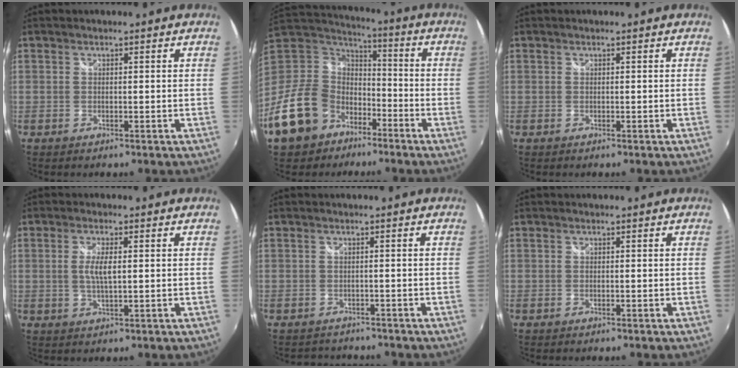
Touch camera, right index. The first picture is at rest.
{"total": 19.0, "force": [-10.9, 13.4, 7.8], "torque": [-0.205, 0.017, -0.176]}
{"total": 0.0}
{"total": 3.7, "force": [0.3, 1.0, 3.6], "torque": [-0.067, -0.005, 0.007]}
{"total": 3.5, "force": [-3.2, 1.3, 0.5], "torque": [-0.017, -0.009, -0.046]}
{"total": 0.0}